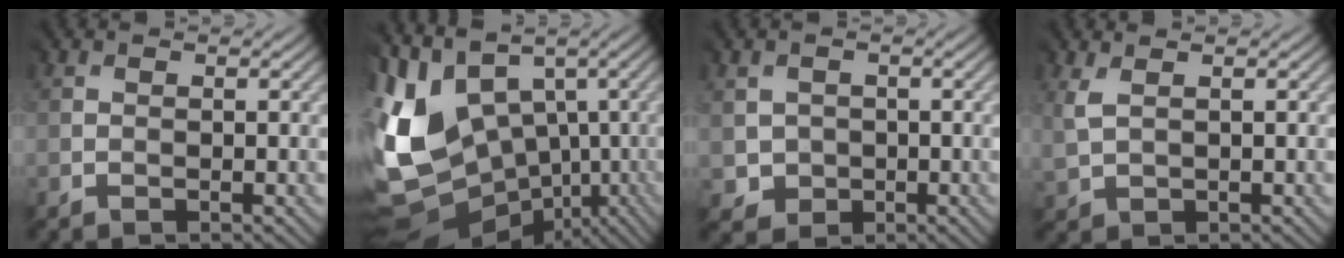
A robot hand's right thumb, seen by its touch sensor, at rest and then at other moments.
{"total": 14.5, "force": [0.1, 11.1, 9.3], "torque": [-0.248, -0.012, 0.014]}
{"total": 2.0, "force": [0.1, 1.8, -1.0], "torque": [0.005, -0.007, 0.000]}
{"total": 2.2, "force": [1.7, 1.1, 1.0], "torque": [-0.041, 0.007, 0.038]}